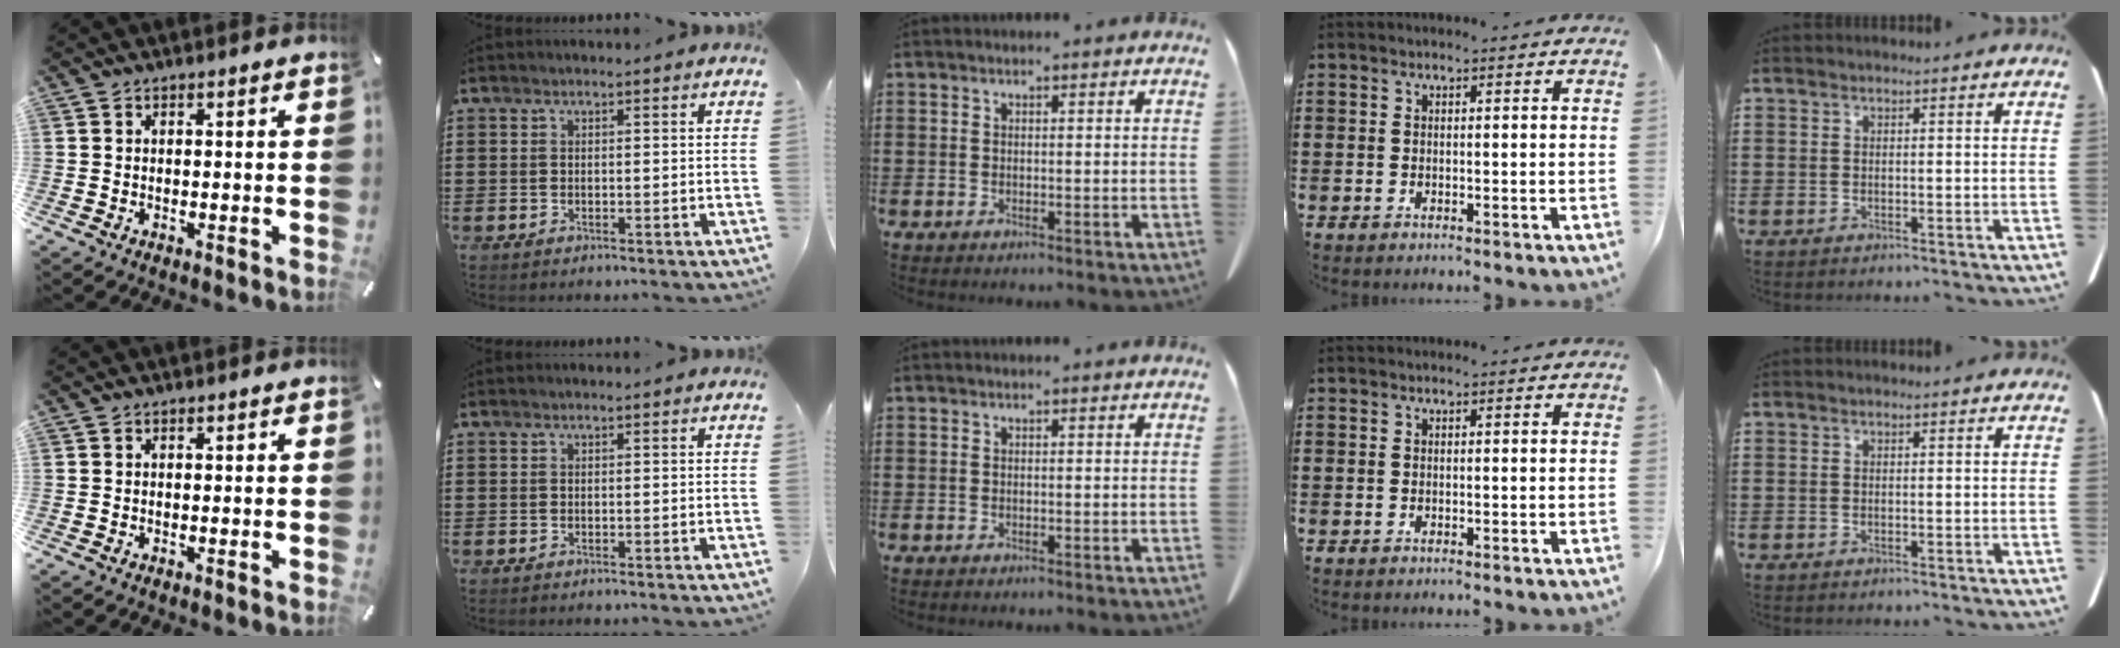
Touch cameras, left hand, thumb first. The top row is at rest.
{}